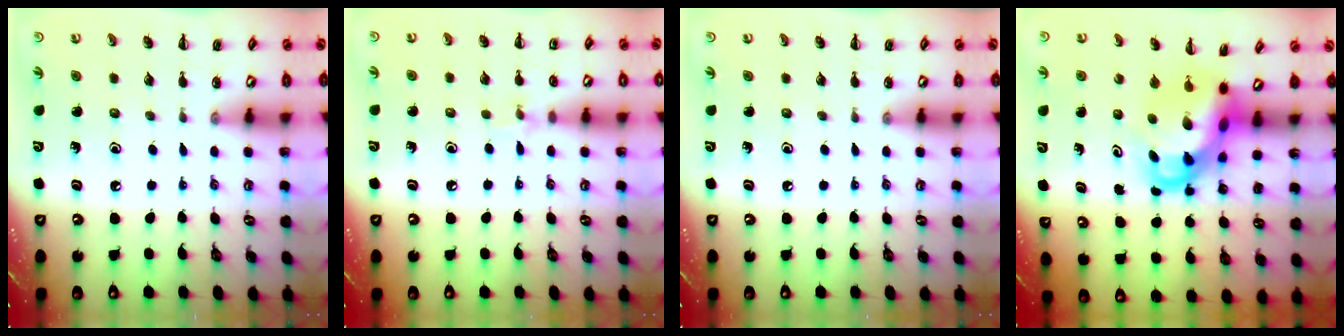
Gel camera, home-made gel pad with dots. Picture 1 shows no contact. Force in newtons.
{"total": 5.3, "press": 5.0, "slide": 1.8}
{"total": 0.0}
{"total": 5.4, "press": 5.2, "slide": 1.4}